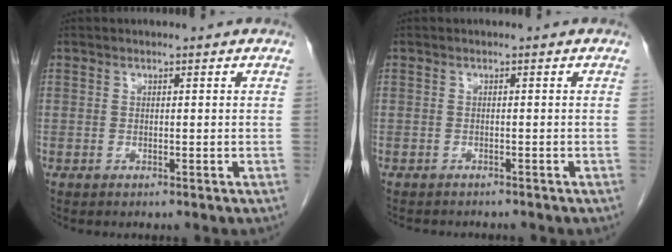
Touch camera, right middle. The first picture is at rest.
{"total": 4.2, "force": [-3.8, 1.3, 1.3], "torque": [-0.017, -0.005, -0.050]}